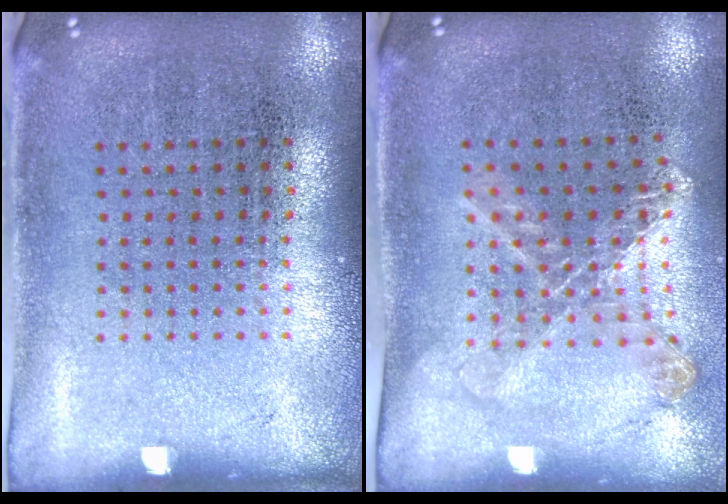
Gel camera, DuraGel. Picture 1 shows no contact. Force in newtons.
{"total": 1.1, "press": 1.1, "slide": 0.3}